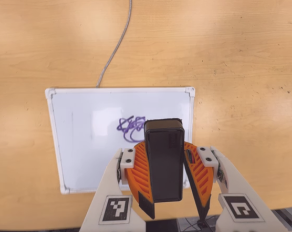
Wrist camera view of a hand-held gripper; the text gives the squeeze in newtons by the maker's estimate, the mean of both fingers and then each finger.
{"total": 9.6, "left": 10.1, "right": 9.2}